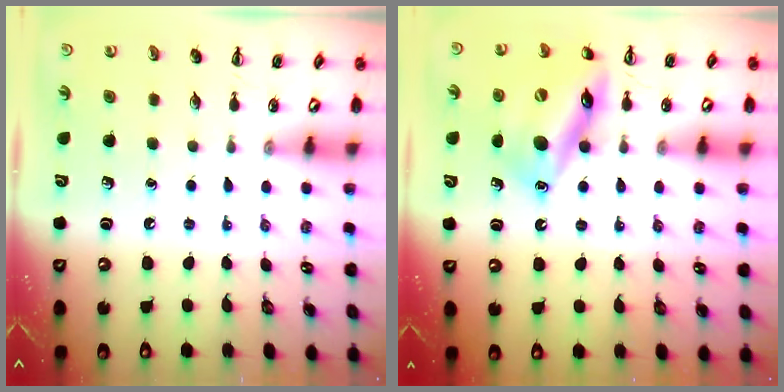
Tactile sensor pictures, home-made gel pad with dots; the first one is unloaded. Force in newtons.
{"total": 15.5, "press": 15.3, "slide": 2.5}